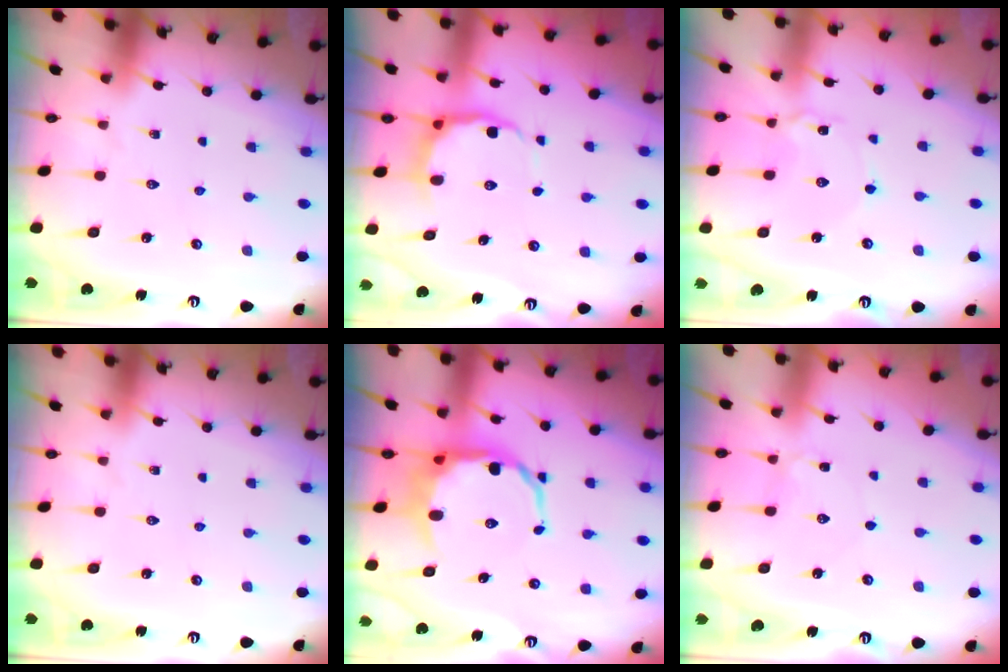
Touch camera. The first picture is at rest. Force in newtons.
{"total": 6.9, "press": 6.3, "slide": 2.9}
{"total": 2.8, "press": 2.8, "slide": 0.3}
{"total": 0.0}
{"total": 9.7, "press": 9.3, "slide": 2.8}
{"total": 2.7, "press": 2.7, "slide": 0.2}